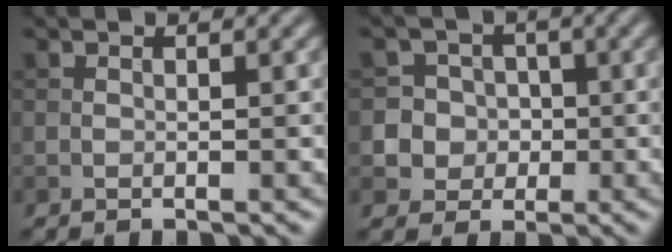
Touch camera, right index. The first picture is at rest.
{"total": 6.4, "force": [-0.7, 6.2, 1.2], "torque": [-0.010, 0.018, -0.021]}